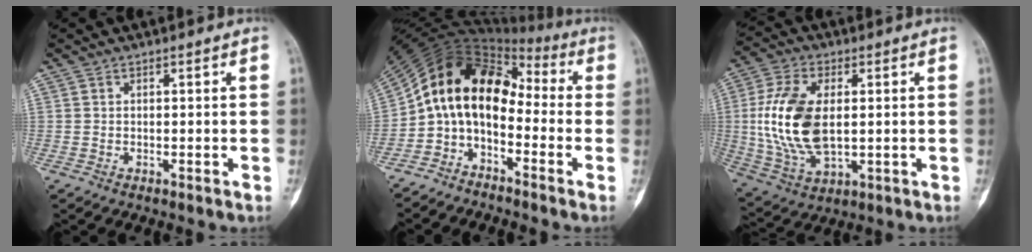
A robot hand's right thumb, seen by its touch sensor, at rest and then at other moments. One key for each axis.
{"total": 12.4, "fx": -3.1, "fy": 8.4, "fz": 8.5, "tx": -0.122, "ty": 0.096, "tz": -0.073}
{"total": 16.4, "fx": 1.0, "fy": 9.1, "fz": 13.6, "tx": -0.273, "ty": -0.007, "tz": 0.025}